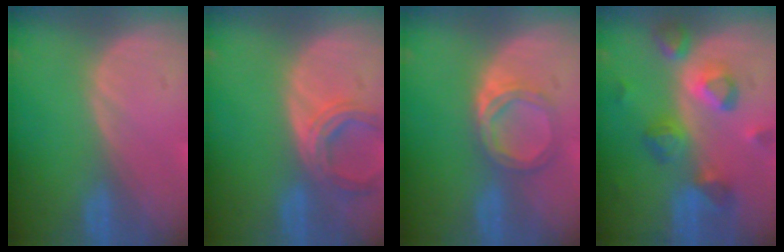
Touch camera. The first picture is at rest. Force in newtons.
{"total": 5.8, "press": 5.4, "slide": 2.2}
{"total": 4.6, "press": 4.5, "slide": 0.8}
{"total": 8.8, "press": 7.9, "slide": 3.7}